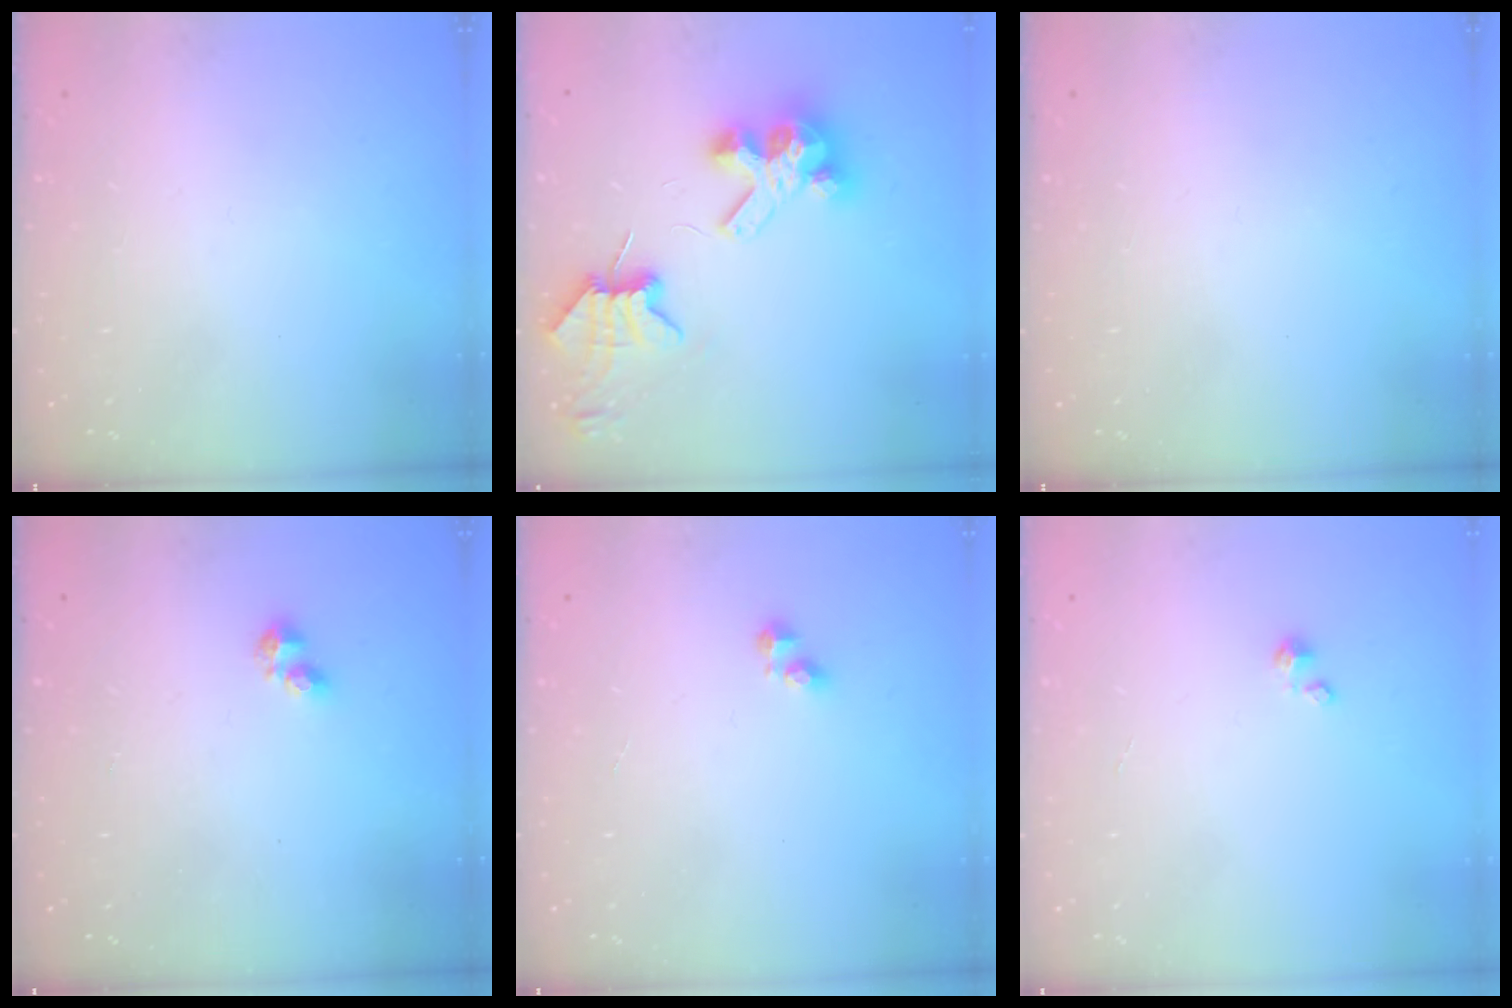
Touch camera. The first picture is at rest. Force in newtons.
{"total": 8.8, "press": 8.7, "slide": 0.9}
{"total": 0.0}
{"total": 2.4, "press": 2.3, "slide": 0.6}
{"total": 2.1, "press": 2.1, "slide": 0.3}
{"total": 1.4, "press": 1.3, "slide": 0.3}